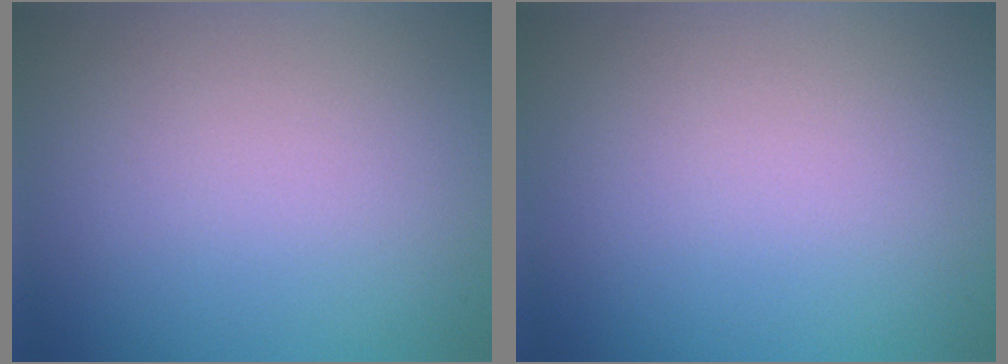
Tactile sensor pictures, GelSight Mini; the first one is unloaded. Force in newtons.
{"total": 0.0}